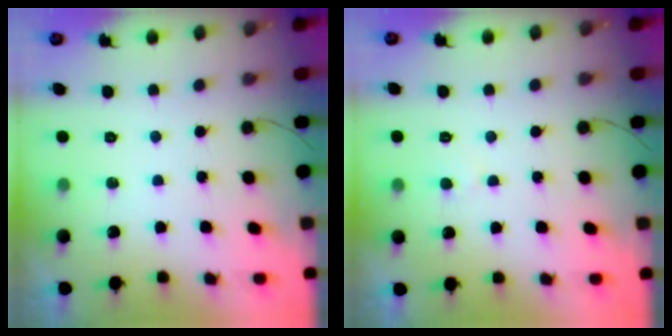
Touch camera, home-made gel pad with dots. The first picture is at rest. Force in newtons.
{"total": 2.5, "press": 2.4, "slide": 0.3}